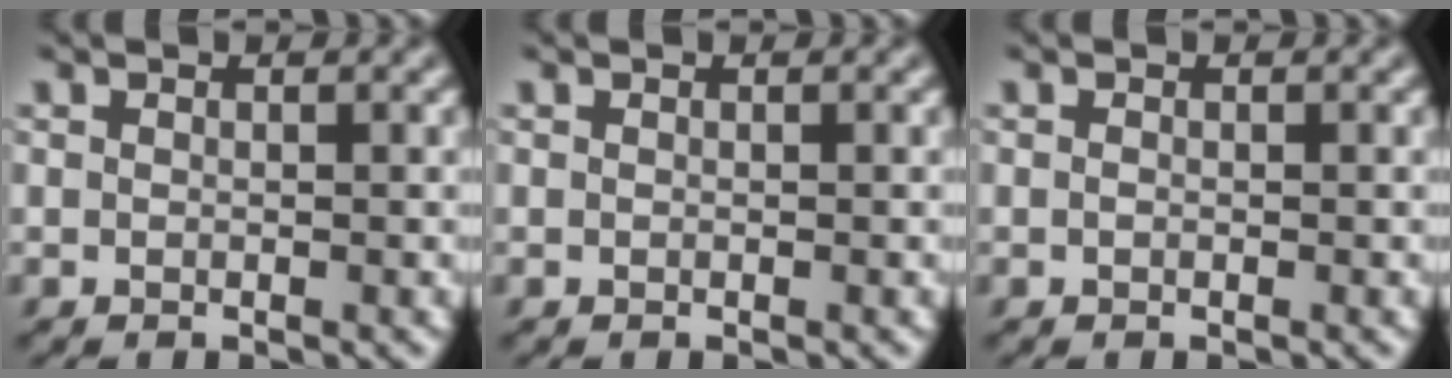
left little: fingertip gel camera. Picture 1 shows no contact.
{"total": 0.0}
{"total": 0.0}